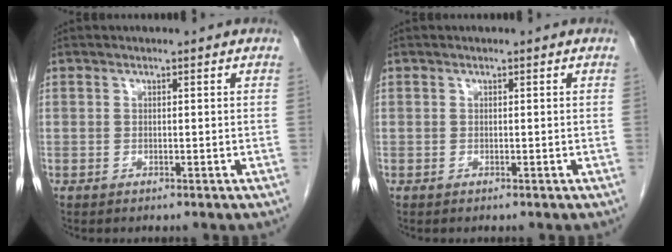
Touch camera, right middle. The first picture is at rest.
{"total": 0.0}